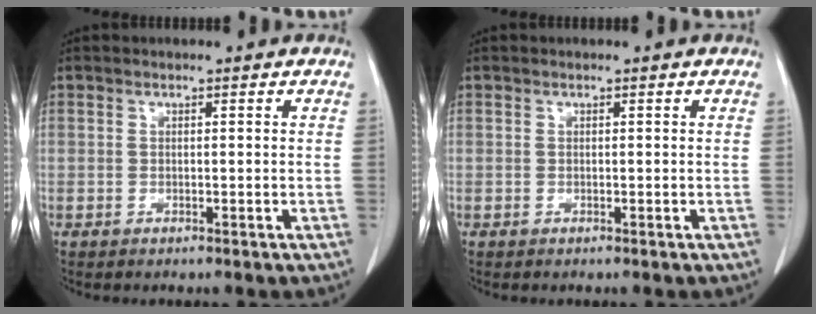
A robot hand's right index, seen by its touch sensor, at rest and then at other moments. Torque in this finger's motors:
{"motor_torque": [0.00, 0.00, 0.01, 0.00]}